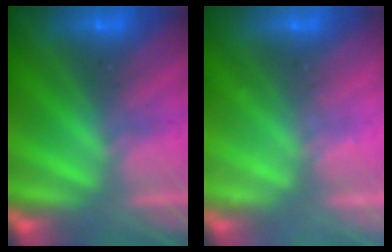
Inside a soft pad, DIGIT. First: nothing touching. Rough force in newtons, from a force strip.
{"total": 2.2}